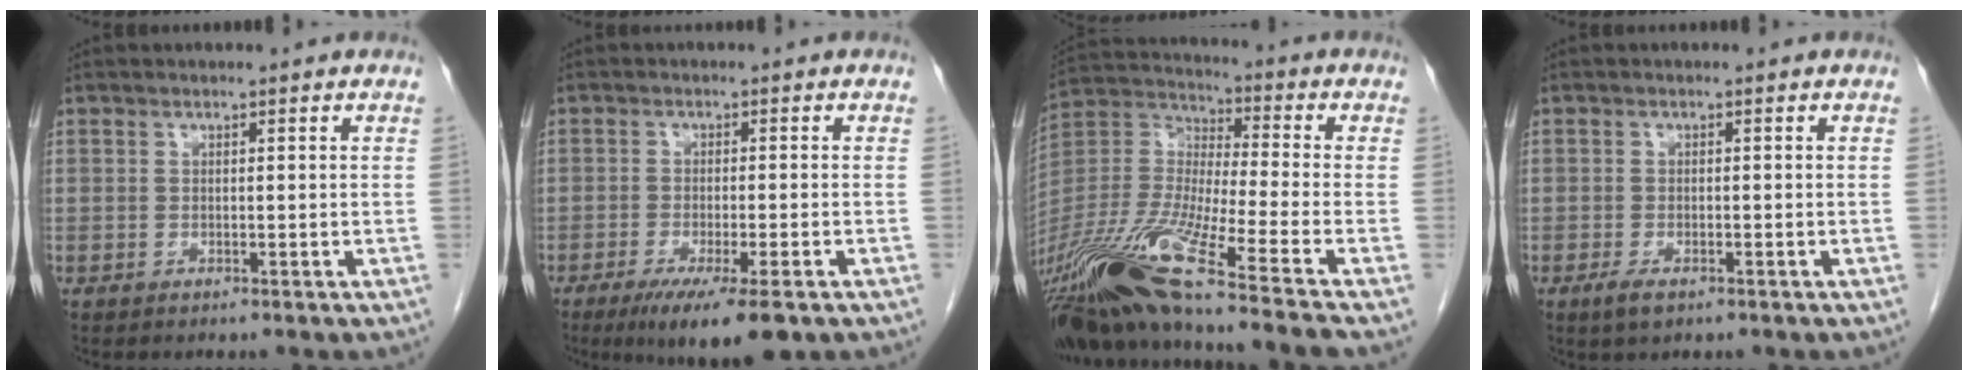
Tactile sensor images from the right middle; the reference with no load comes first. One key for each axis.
{"total": 9.1, "fx": -5.7, "fy": 1.1, "fz": 7.0, "tx": -0.105, "ty": -0.022, "tz": -0.087}
{"total": 21.8, "fx": -16.1, "fy": -1.4, "fz": 14.6, "tx": -0.331, "ty": -0.035, "tz": -0.303}
{"total": 2.3, "fx": -1.3, "fy": 0.9, "fz": 1.6, "tx": -0.036, "ty": -0.002, "tz": -0.019}